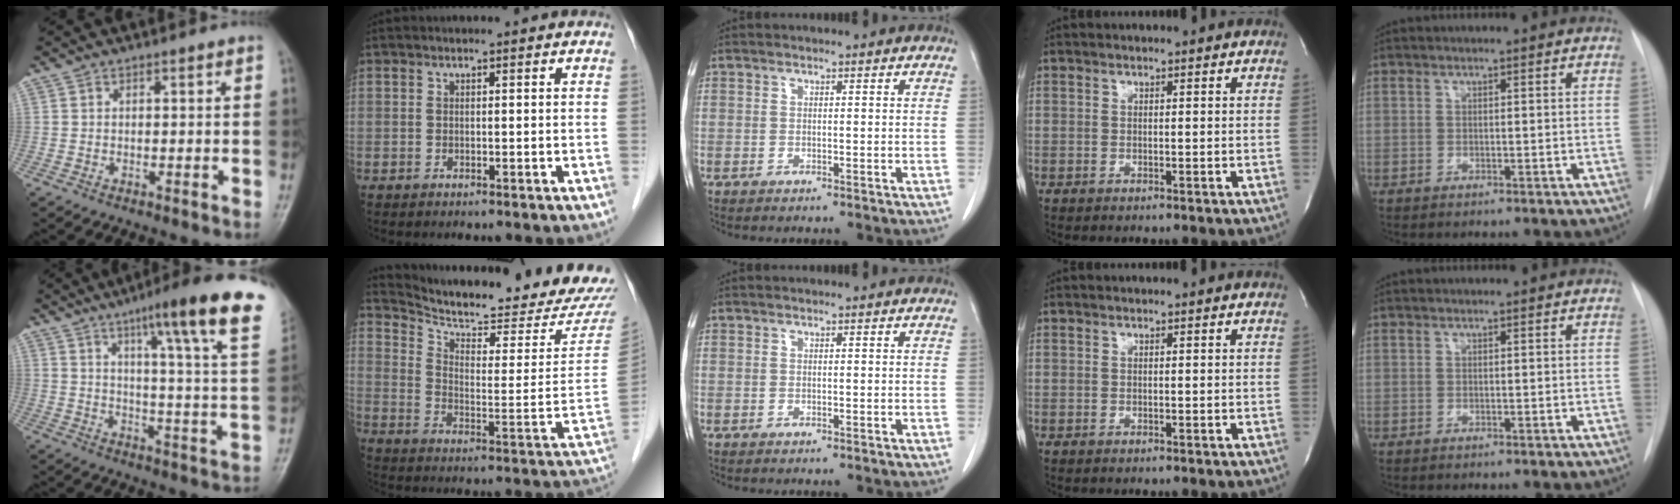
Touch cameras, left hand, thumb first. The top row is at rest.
{"thumb": {"total": 22.1, "force": [12.8, 2.2, 17.9], "torque": [-0.231, -0.041, 0.165]}, "index": {"total": 21.4, "force": [20.6, 0.8, 5.5], "torque": [-0.097, -0.087, 0.277]}}